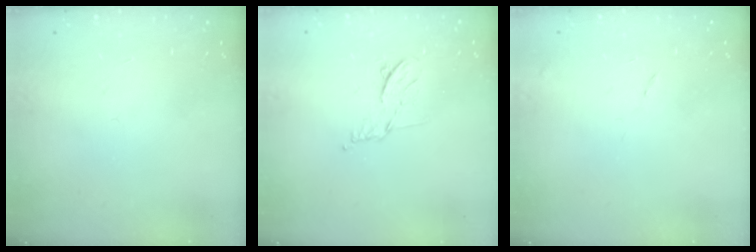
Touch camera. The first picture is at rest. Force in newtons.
{"total": 7.4, "press": 7.3, "slide": 1.2}
{"total": 7.6, "press": 7.5, "slide": 0.7}